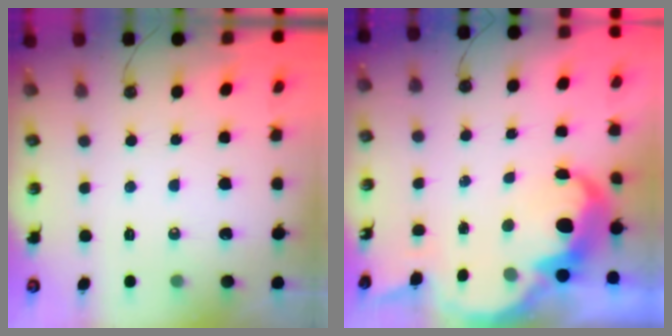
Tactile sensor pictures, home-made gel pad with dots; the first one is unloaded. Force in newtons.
{"total": 8.5, "press": 8.4, "slide": 0.6}